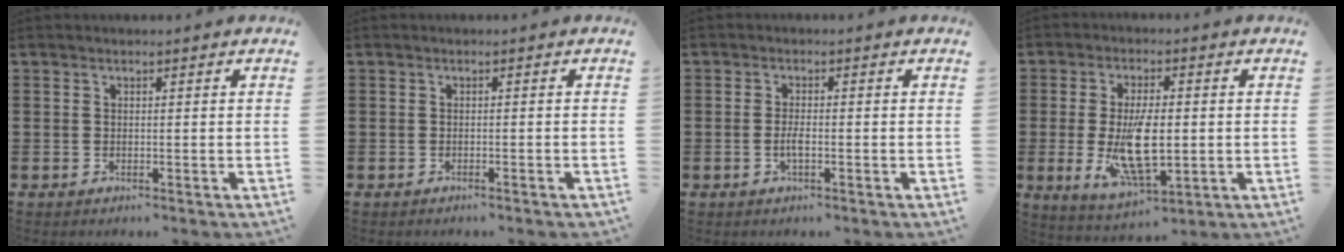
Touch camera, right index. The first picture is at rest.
{"total": 0.6, "force": [-0.6, 0.1, 0.2], "torque": [-0.005, -0.002, -0.012]}
{"total": 2.3, "force": [-0.7, 0.6, 2.1], "torque": [-0.046, -0.002, -0.015]}
{"total": 10.2, "force": [-0.9, 4.3, 9.2], "torque": [-0.183, -0.012, -0.016]}